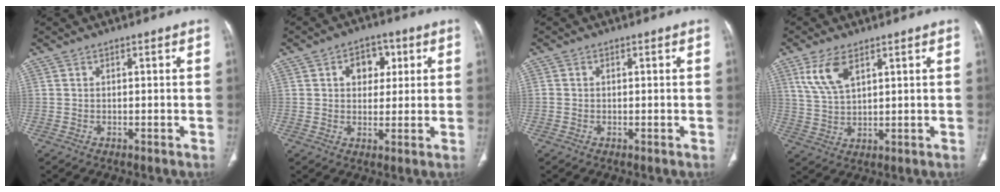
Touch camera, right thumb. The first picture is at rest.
{"total": 6.8, "force": [2.2, 5.0, 4.0], "torque": [-0.021, -0.003, 0.026]}
{"total": 0.7, "force": [0.0, 0.6, 0.3], "torque": [-0.003, 0.002, 0.000]}
{"total": 7.3, "force": [3.8, 3.3, 5.3], "torque": [-0.107, -0.010, 0.084]}